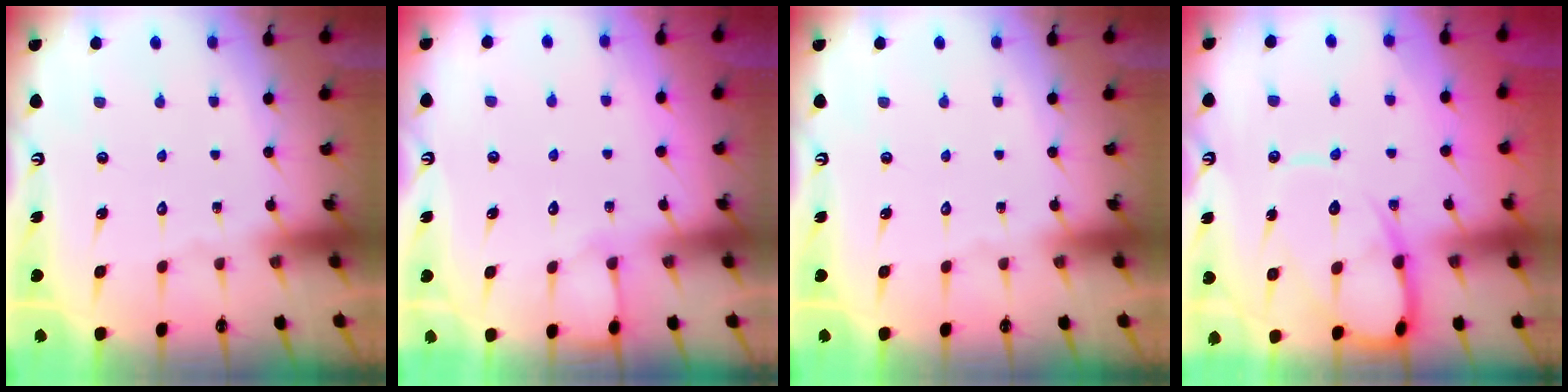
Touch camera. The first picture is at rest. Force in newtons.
{"total": 3.8, "press": 3.8, "slide": 0.5}
{"total": 0.0}
{"total": 10.5, "press": 10.4, "slide": 1.2}